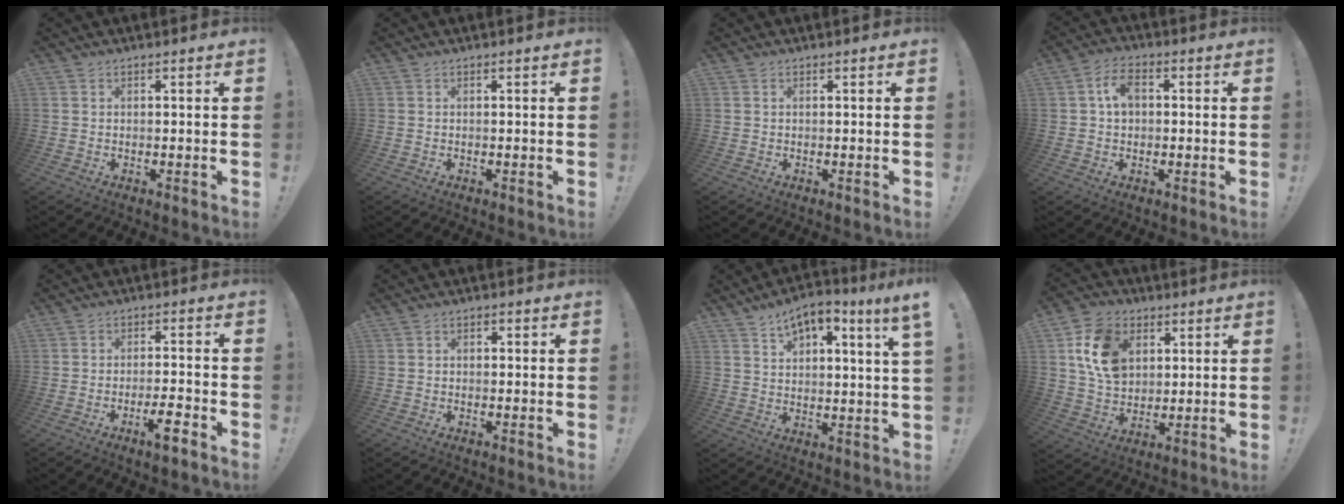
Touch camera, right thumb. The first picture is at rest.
{"total": 0.0}
{"total": 0.0}
{"total": 6.3, "force": [0.8, 4.7, 4.1], "torque": [-0.063, 0.011, 0.015]}
{"total": 5.9, "force": [-4.0, 1.9, 3.9], "torque": [-0.059, 0.023, -0.065]}
{"total": 1.1, "force": [-0.6, 0.7, 0.6], "torque": [-0.017, 0.008, -0.010]}
{"total": 7.9, "force": [5.3, 1.7, 5.6], "torque": [-0.091, -0.025, 0.089]}
{"total": 15.6, "force": [5.2, 11.6, 9.0], "torque": [-0.142, -0.006, 0.105]}